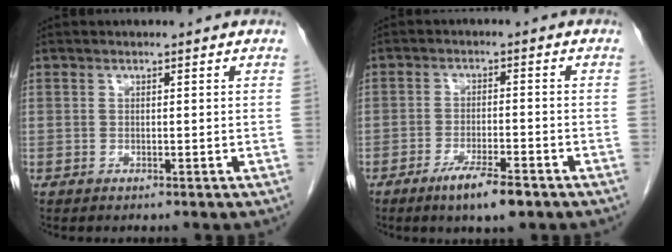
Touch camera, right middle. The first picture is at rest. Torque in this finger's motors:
{"motor_torque": [1.39, -0.75, 0.41, 0.08]}